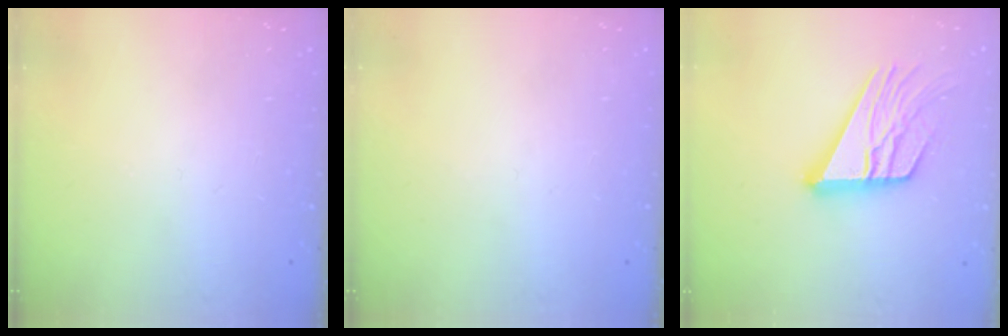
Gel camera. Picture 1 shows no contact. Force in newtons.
{"total": 0.0}
{"total": 17.5, "press": 17.4, "slide": 1.7}